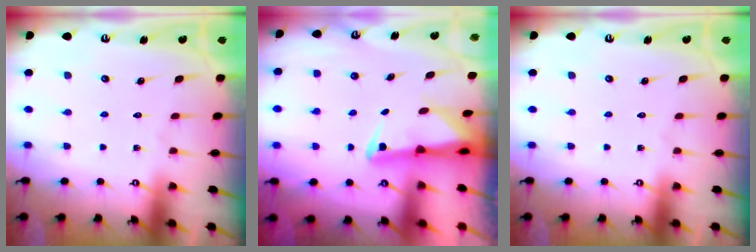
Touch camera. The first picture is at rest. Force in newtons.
{"total": 2.5, "press": 2.4, "slide": 0.5}
{"total": 0.0}